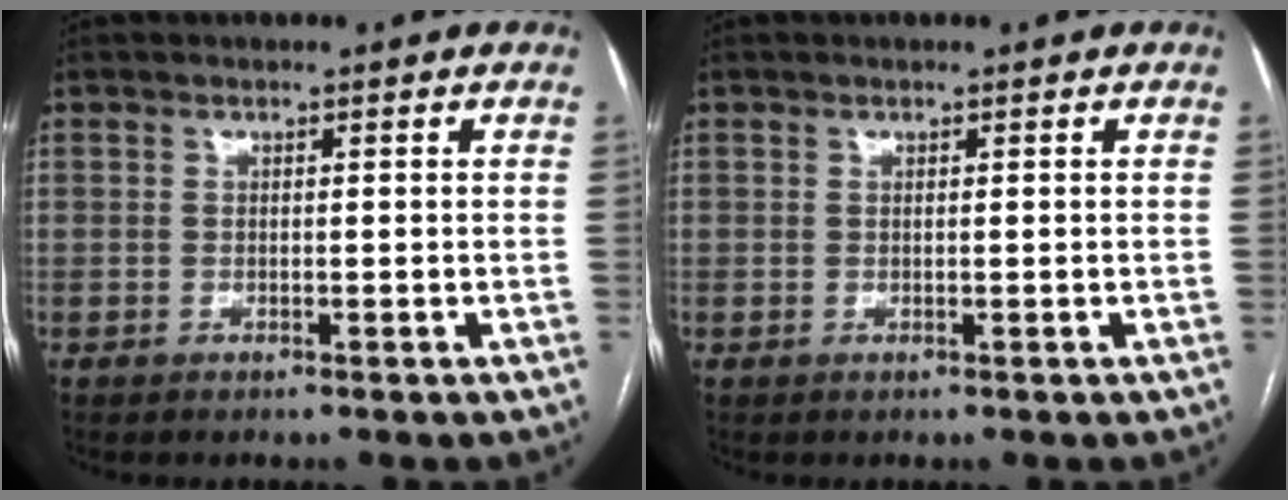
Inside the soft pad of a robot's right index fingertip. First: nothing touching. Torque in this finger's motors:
{"motor_torque": [-0.97, -0.93, -0.10, 0.00]}